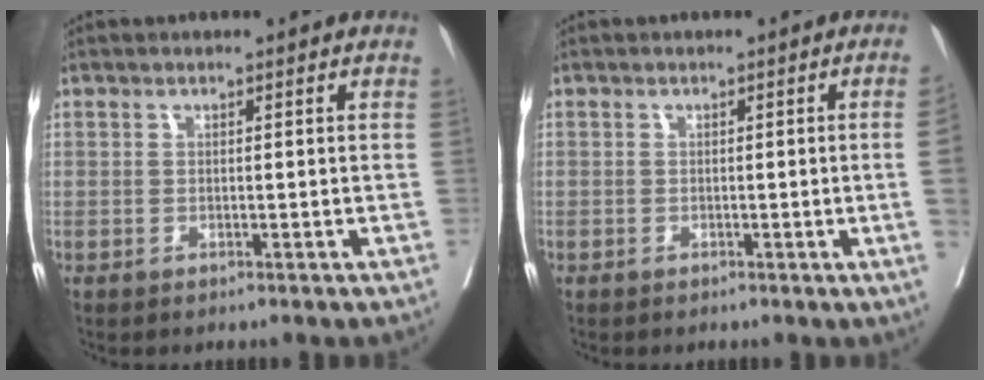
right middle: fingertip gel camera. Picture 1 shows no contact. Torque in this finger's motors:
{"motor_torque": [-0.23, -0.65, -0.35, -0.21]}